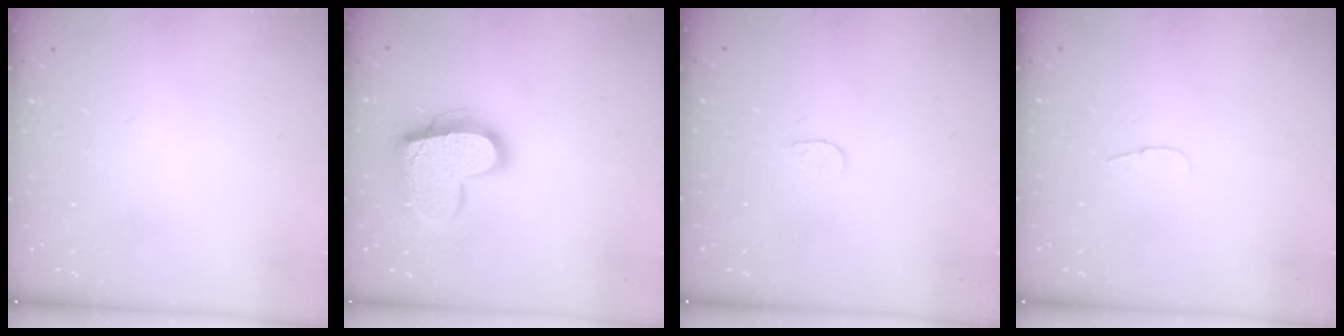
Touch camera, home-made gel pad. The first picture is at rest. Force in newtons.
{"total": 15.9, "press": 15.9, "slide": 0.9}
{"total": 3.6, "press": 3.6, "slide": 0.3}
{"total": 3.8, "press": 3.8, "slide": 0.4}